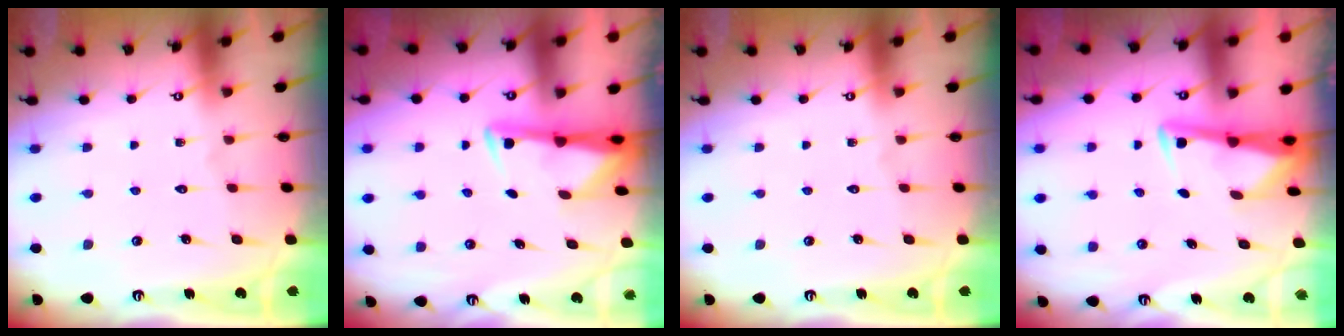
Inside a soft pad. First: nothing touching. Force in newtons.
{"total": 2.9, "press": 2.9, "slide": 0.5}
{"total": 0.0}
{"total": 3.1, "press": 3.1, "slide": 0.4}